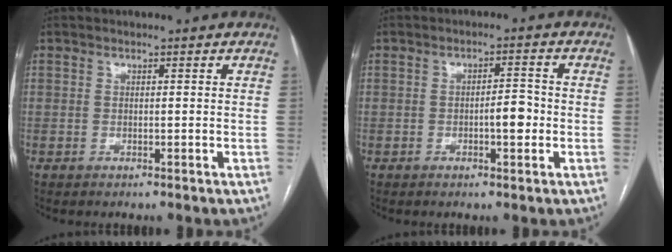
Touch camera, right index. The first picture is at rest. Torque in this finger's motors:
{"motor_torque": [0.43, -0.18, 0.20, 0.06]}